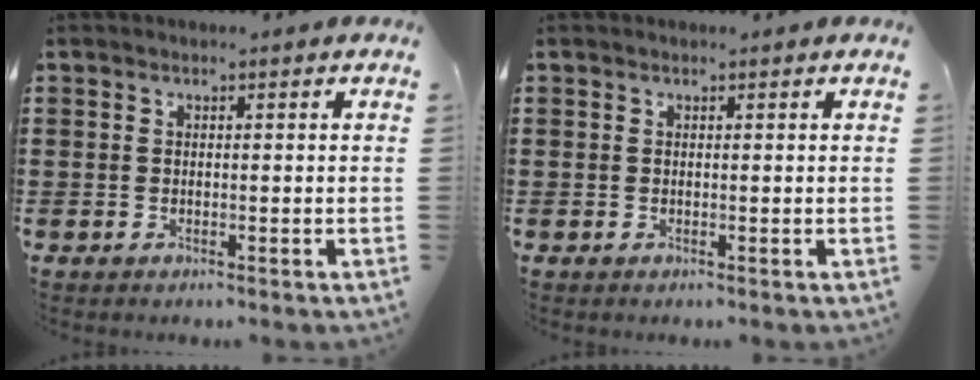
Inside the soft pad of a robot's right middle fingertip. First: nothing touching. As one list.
[{"total": 0.0}]